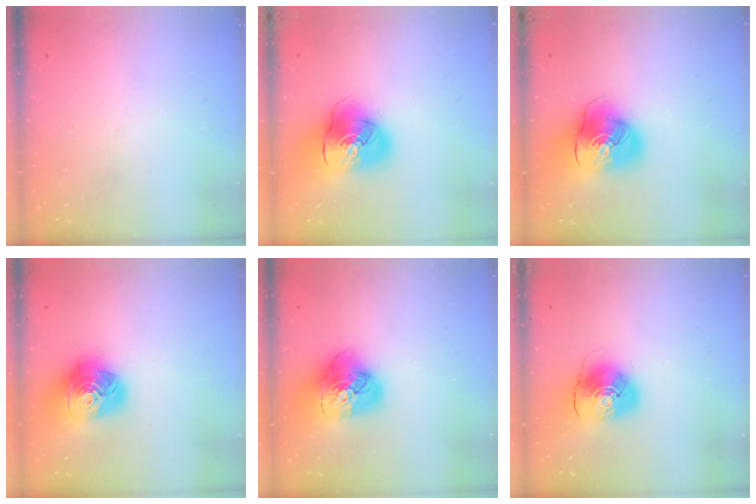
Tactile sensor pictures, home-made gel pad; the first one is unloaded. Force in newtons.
{"total": 15.9, "press": 15.6, "slide": 2.7}
{"total": 15.9, "press": 15.6, "slide": 2.7}
{"total": 17.1, "press": 17.0, "slide": 2.2}
{"total": 18.6, "press": 18.5, "slide": 2.0}
{"total": 9.7, "press": 9.6, "slide": 1.4}